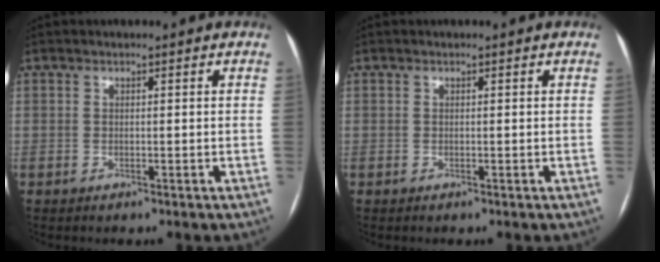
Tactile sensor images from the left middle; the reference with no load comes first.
{"total": 0.0}